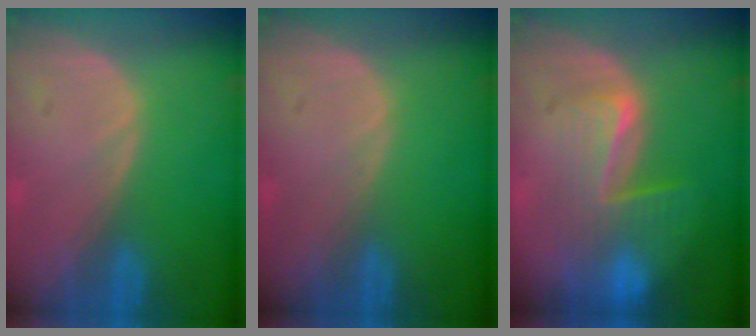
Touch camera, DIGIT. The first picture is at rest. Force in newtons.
{"total": 0.0}
{"total": 7.6, "press": 7.1, "slide": 2.5}